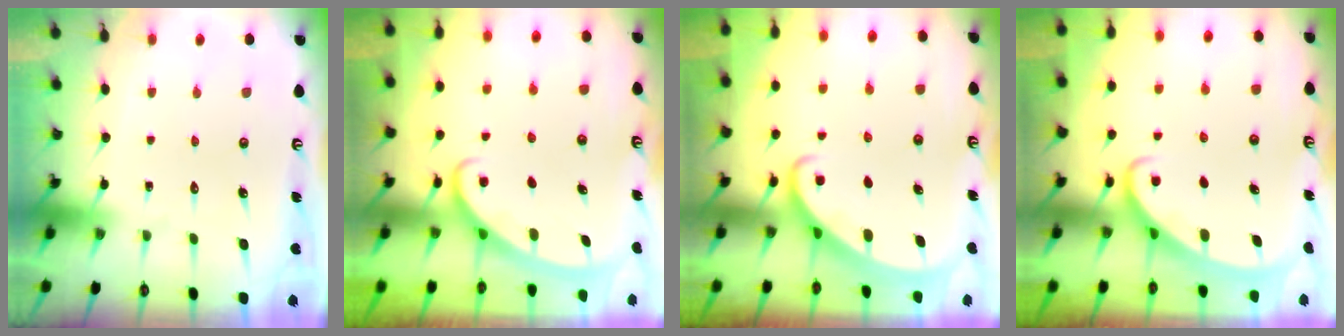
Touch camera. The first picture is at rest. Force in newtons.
{"total": 2.9, "press": 2.8, "slide": 0.4}
{"total": 2.4, "press": 2.4, "slide": 0.2}
{"total": 2.4, "press": 2.4, "slide": 0.4}